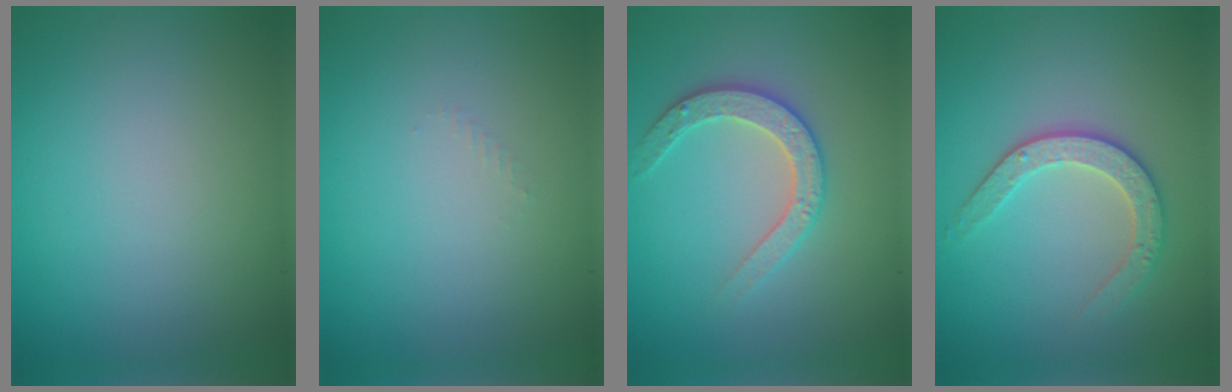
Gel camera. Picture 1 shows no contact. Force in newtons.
{"total": 0.5, "press": 0.5, "slide": 0.2}
{"total": 2.8, "press": 2.8, "slide": 0.3}
{"total": 2.9, "press": 2.9, "slide": 0.7}